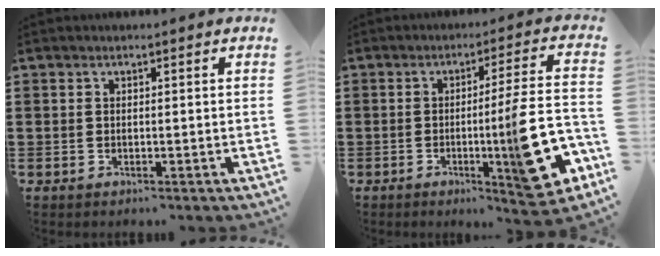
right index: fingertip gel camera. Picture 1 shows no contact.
{"total": 12.2, "force": [-3.2, 0.8, 11.8], "torque": [-0.170, -0.024, -0.056]}